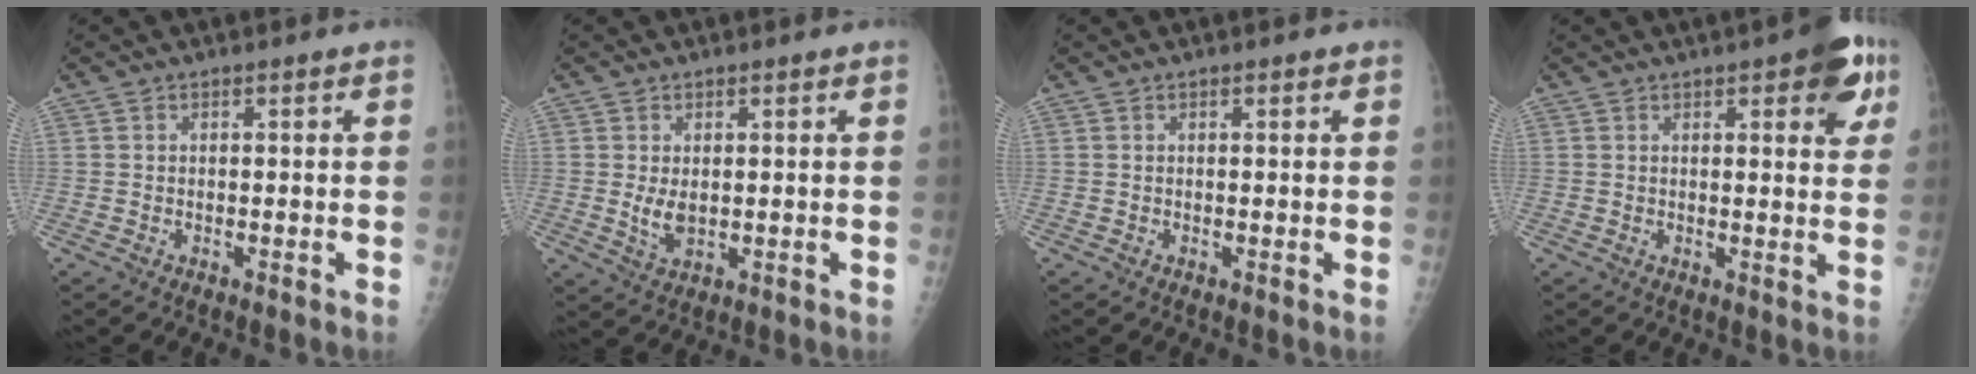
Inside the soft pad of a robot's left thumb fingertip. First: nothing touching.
{"total": 3.7, "force": [0.3, 2.2, 3.0], "torque": [-0.048, -0.011, 0.013]}
{"total": 0.6, "force": [0.4, 0.2, 0.5], "torque": [-0.007, 0.000, 0.004]}
{"total": 12.1, "force": [6.0, 3.0, 10.1], "torque": [-0.106, -0.018, 0.070]}